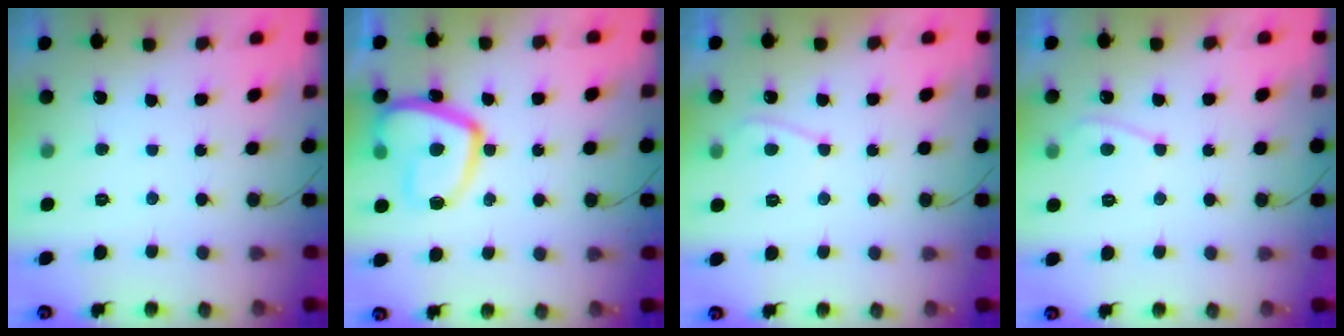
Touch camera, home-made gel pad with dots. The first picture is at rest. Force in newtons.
{"total": 15.8, "press": 15.7, "slide": 1.5}
{"total": 4.6, "press": 4.6, "slide": 0.5}
{"total": 4.6, "press": 4.6, "slide": 0.5}